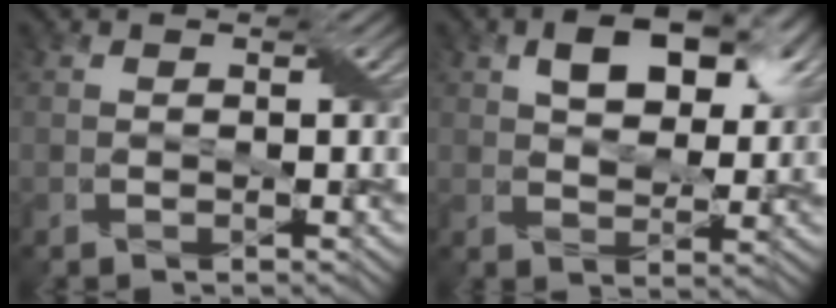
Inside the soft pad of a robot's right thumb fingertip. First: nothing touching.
{"total": 7.8, "force": [3.8, 4.1, 5.4], "torque": [-0.097, 0.000, 0.062]}